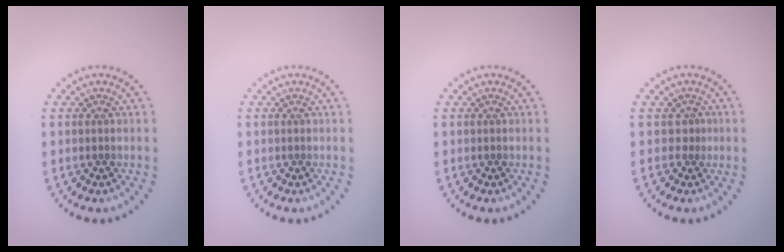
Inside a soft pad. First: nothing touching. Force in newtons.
{"total": 0.0}
{"total": 0.0}
{"total": 0.6, "press": 0.0, "slide": 0.6}